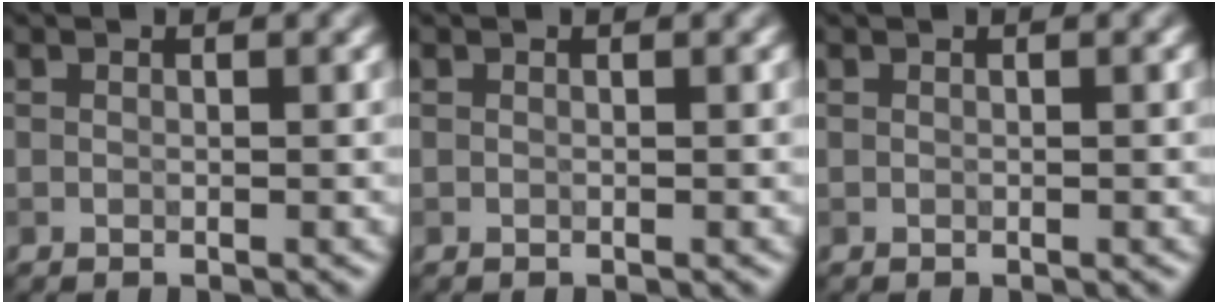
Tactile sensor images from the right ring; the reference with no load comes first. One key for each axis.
{"total": 0.0}
{"total": 0.0}